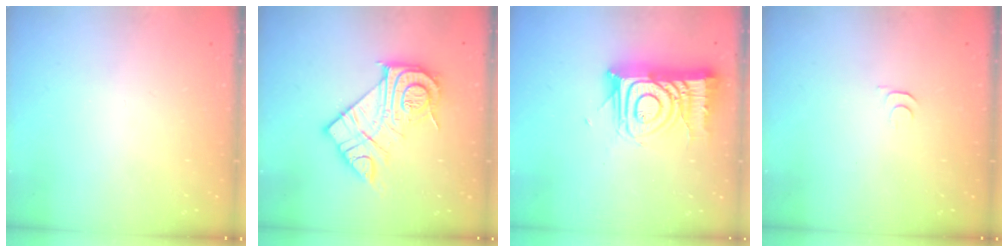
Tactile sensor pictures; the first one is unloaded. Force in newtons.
{"total": 18.1, "press": 18.0, "slide": 1.5}
{"total": 16.7, "press": 16.6, "slide": 1.4}
{"total": 3.5, "press": 3.5, "slide": 0.5}